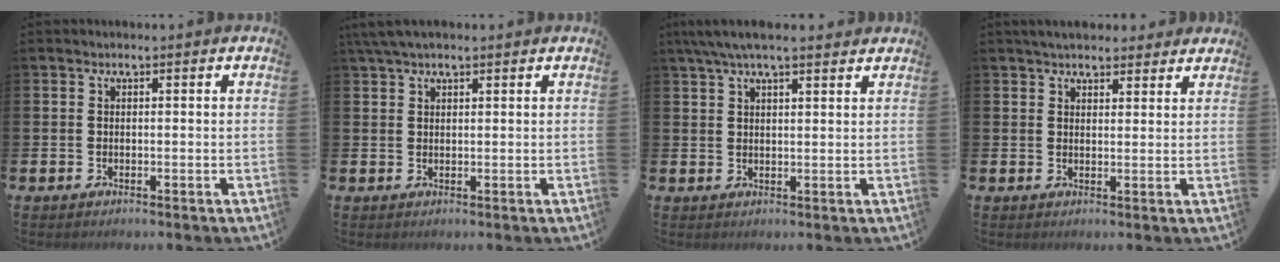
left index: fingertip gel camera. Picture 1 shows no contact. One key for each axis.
{"total": 3.0, "fx": 2.4, "fy": 0.9, "fz": 1.6, "tx": -0.029, "ty": 0.001, "tz": 0.043}
{"total": 5.3, "fx": 4.3, "fy": 1.1, "fz": 2.8, "tx": -0.061, "ty": -0.005, "tz": 0.078}
{"total": 4.0, "fx": 3.8, "fy": 1.2, "fz": 0.5, "tx": -0.003, "ty": -0.014, "tz": 0.068}